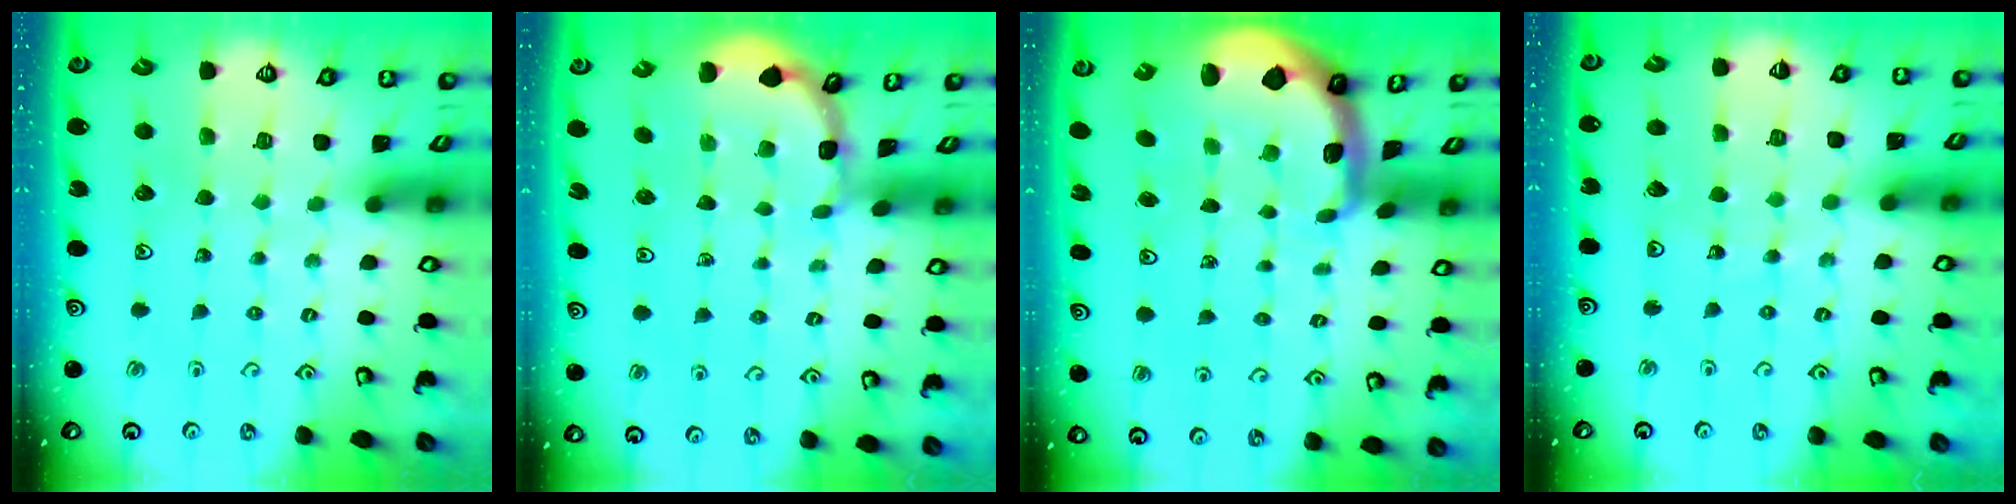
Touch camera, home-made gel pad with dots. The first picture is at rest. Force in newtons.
{"total": 1.6, "press": 1.5, "slide": 0.1}
{"total": 1.9, "press": 1.8, "slide": 0.5}
{"total": 5.4, "press": 5.3, "slide": 0.5}